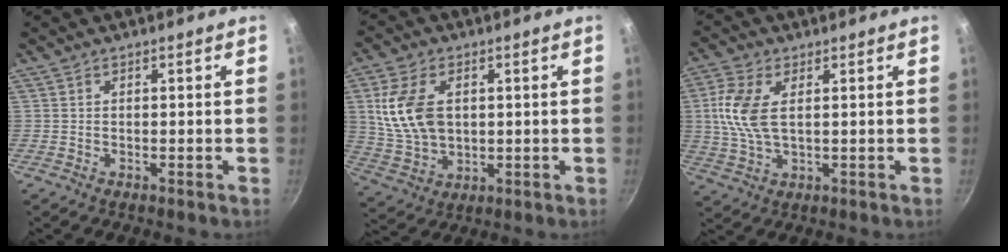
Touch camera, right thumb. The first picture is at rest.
{"total": 12.5, "force": [2.3, 8.1, 9.3], "torque": [-0.171, -0.009, 0.052]}
{"total": 9.2, "force": [1.7, 4.7, 7.7], "torque": [-0.166, 0.004, 0.033]}